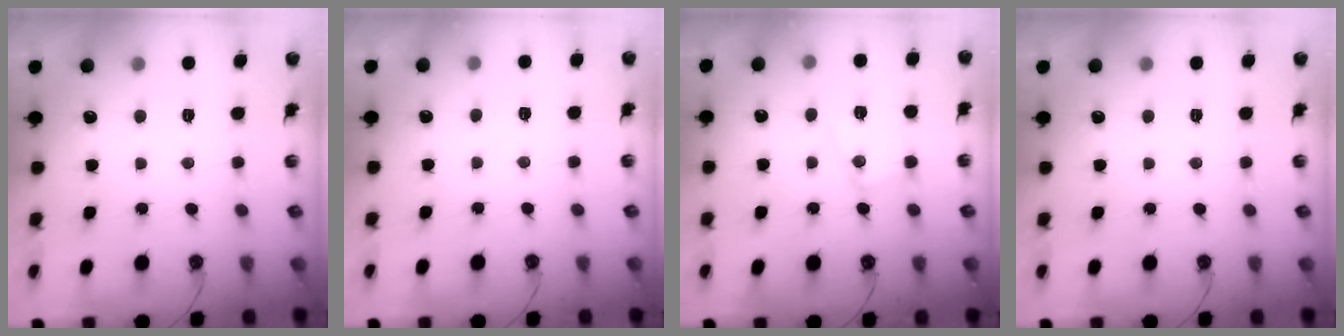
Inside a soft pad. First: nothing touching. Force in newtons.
{"total": 3.9, "press": 3.8, "slide": 0.6}
{"total": 10.7, "press": 10.7, "slide": 0.8}
{"total": 0.0}